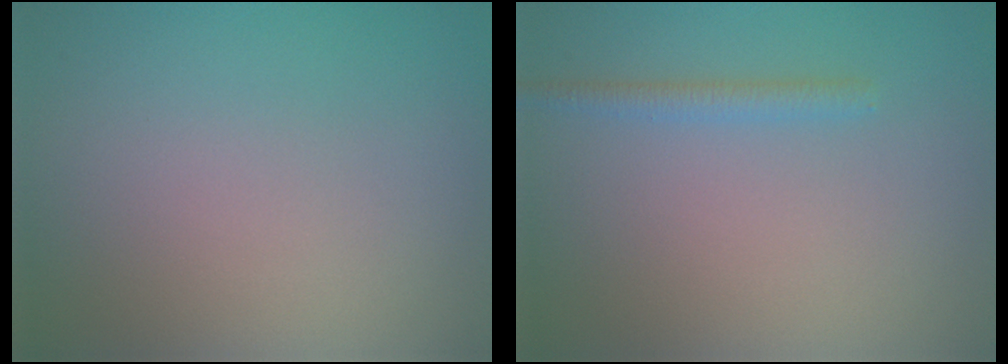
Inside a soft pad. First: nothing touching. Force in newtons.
{"total": 1.3, "press": 1.3, "slide": 0.1}